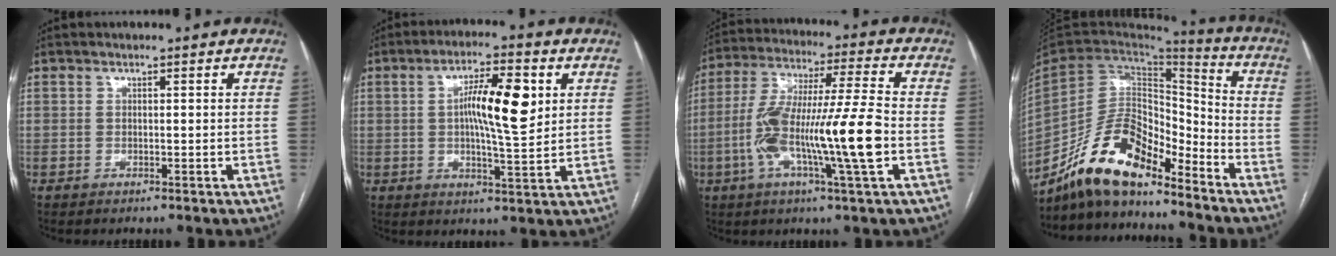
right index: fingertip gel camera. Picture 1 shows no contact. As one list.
[{"total": 10.0, "force": [2.1, 1.9, 9.6], "torque": [-0.167, 0.009, 0.034]}, {"total": 16.9, "force": [-3.9, 0.2, 16.5], "torque": [-0.312, 0.000, -0.075]}, {"total": 14.5, "force": [-11.5, 4.9, 7.4], "torque": [-0.139, 0.025, -0.216]}]